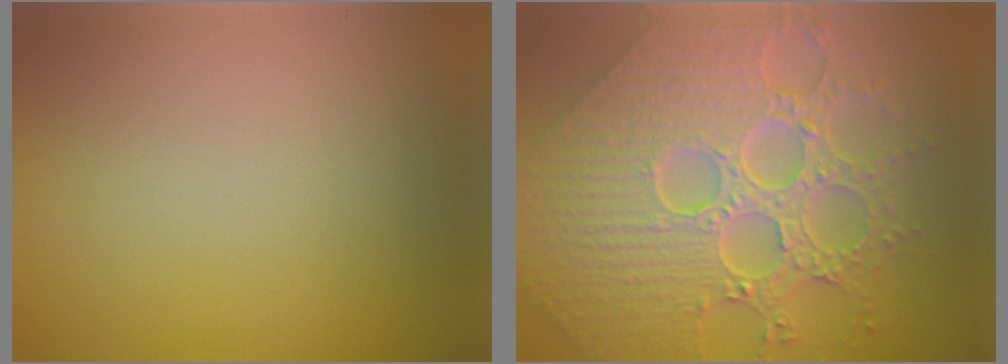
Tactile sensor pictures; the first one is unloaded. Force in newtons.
{"total": 9.4, "press": 7.0, "slide": 6.2}